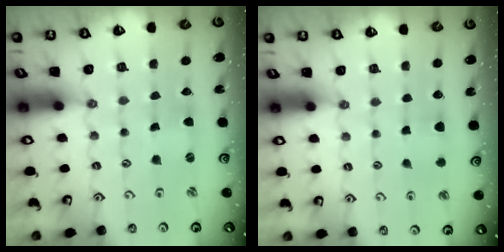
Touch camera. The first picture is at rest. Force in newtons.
{"total": 5.2, "press": 5.1, "slide": 1.0}